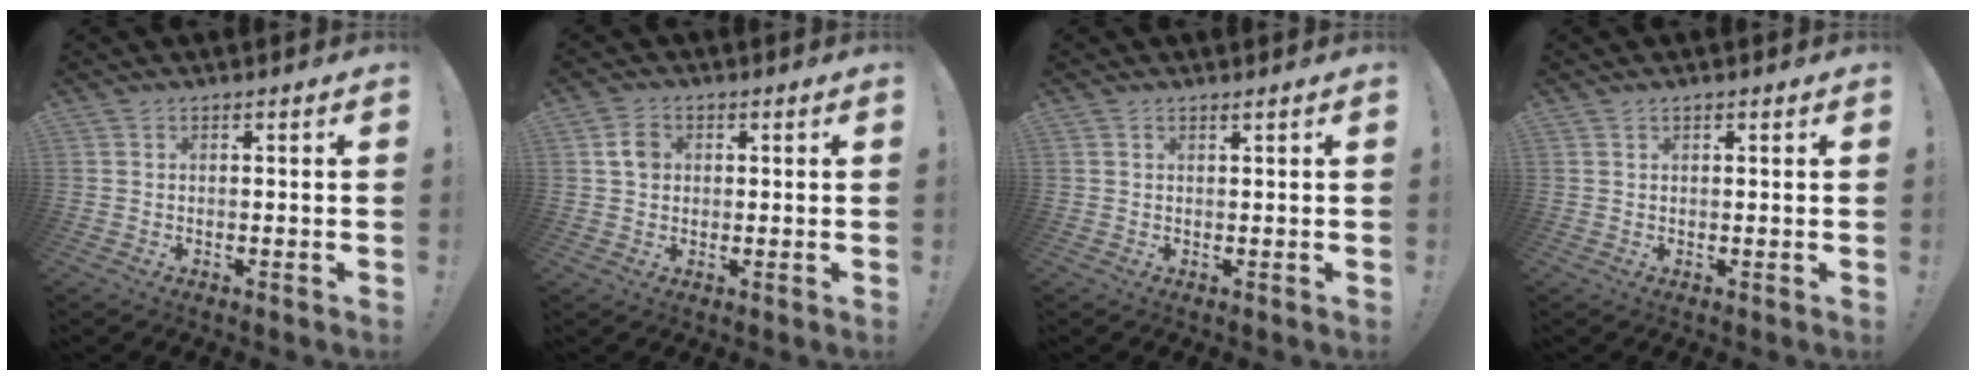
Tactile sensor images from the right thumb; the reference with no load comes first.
{"total": 4.2, "force": [0.7, 3.4, 2.3], "torque": [-0.033, 0.003, 0.011]}
{"total": 0.7, "force": [0.5, -0.1, 0.5], "torque": [-0.011, 0.001, 0.008]}
{"total": 0.8, "force": [0.5, 0.4, 0.3], "torque": [-0.005, 0.000, 0.010]}